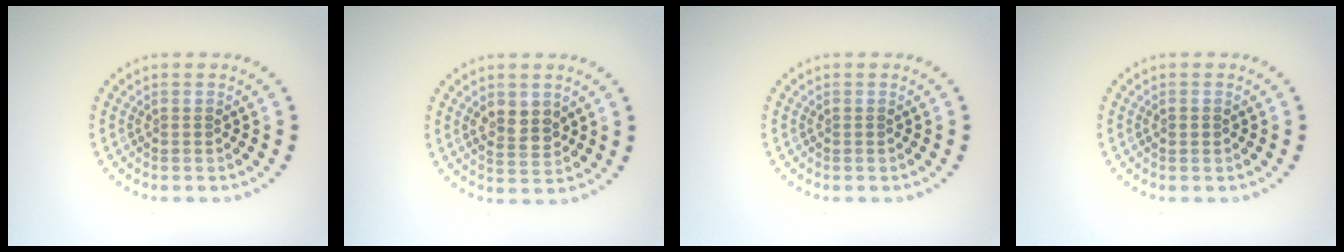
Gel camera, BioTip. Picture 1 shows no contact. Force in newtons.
{"total": 2.6, "press": 2.5, "slide": 0.4}
{"total": 0.0}
{"total": 0.8, "press": 0.8, "slide": 0.2}